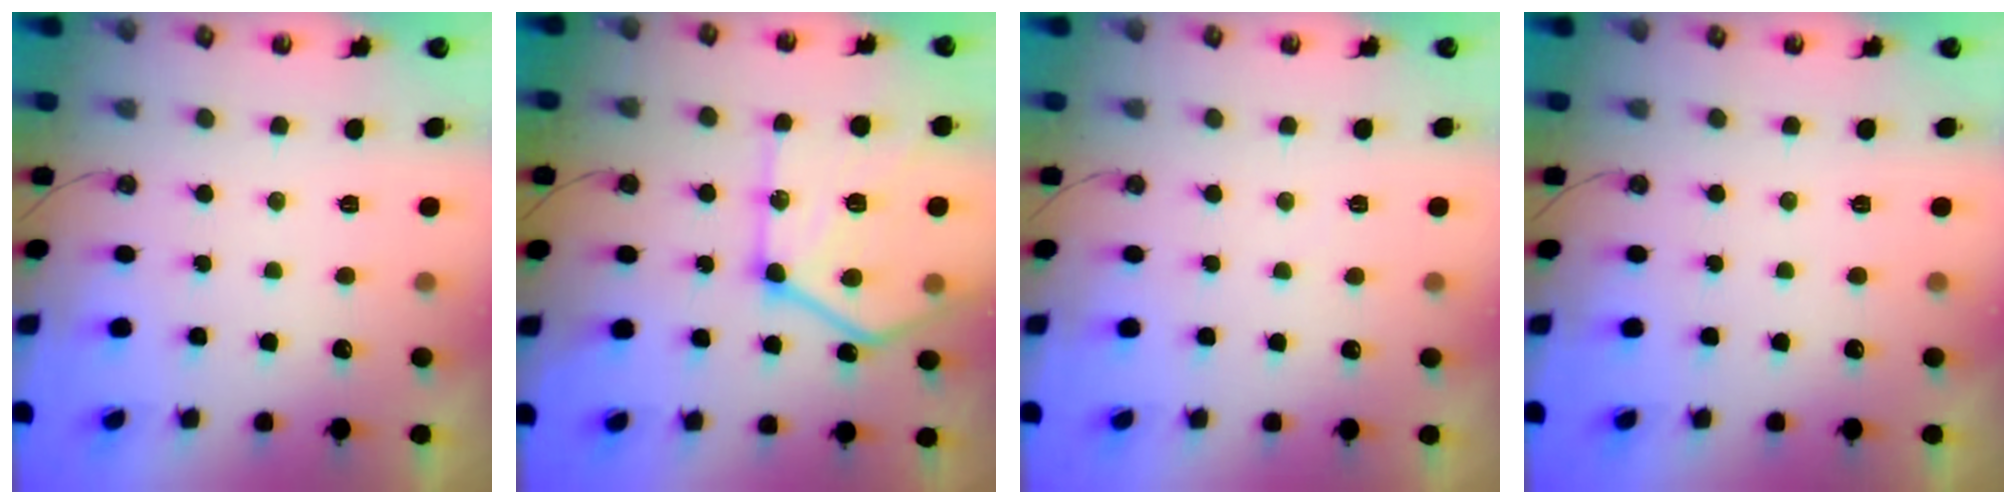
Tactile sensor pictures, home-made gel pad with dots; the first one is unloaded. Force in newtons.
{"total": 24.6, "press": 24.5, "slide": 2.8}
{"total": 1.8, "press": 1.8, "slide": 0.4}
{"total": 0.0}